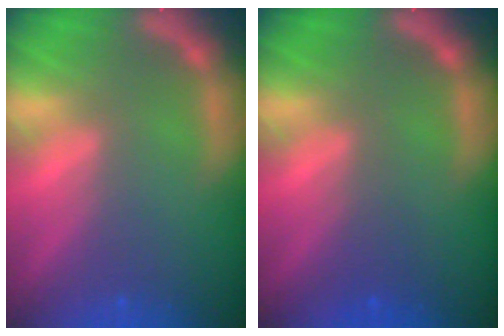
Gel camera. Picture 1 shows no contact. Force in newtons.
{"total": 1.5}